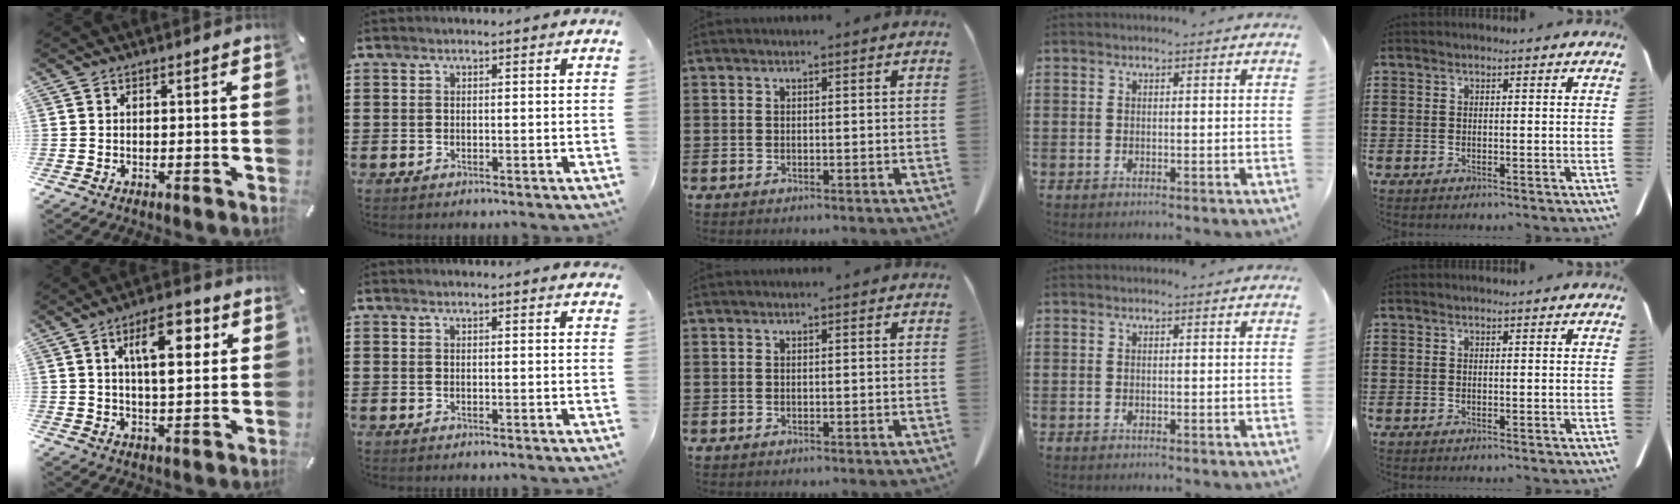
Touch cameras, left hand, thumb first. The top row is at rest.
{"thumb": {"total": 11.6, "force": [4.5, 5.0, 9.5], "torque": [-0.143, -0.006, 0.070]}, "index": {"total": 1.2, "force": [1.1, 0.0, 0.4], "torque": [-0.010, -0.001, 0.021]}}